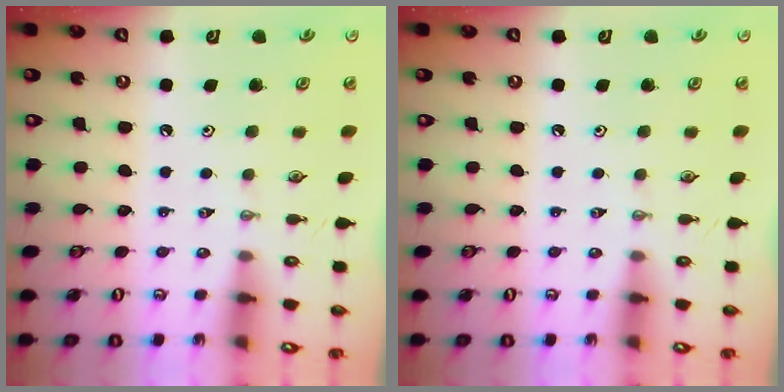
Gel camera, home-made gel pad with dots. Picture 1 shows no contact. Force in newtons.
{"total": 0.0}